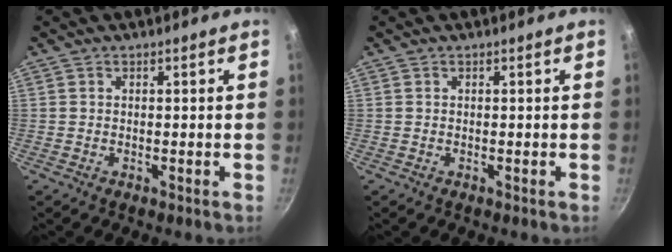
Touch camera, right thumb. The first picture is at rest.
{"total": 0.0}